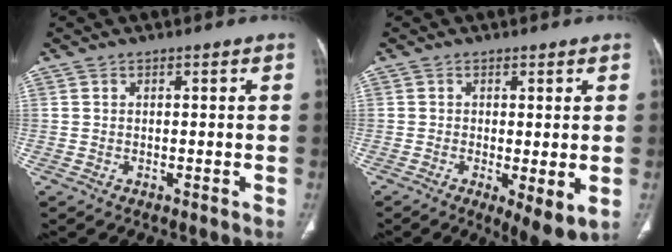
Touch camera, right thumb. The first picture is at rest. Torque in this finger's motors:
{"motor_torque": [-0.06, 0.24, -0.04, 0.06, 0.01]}